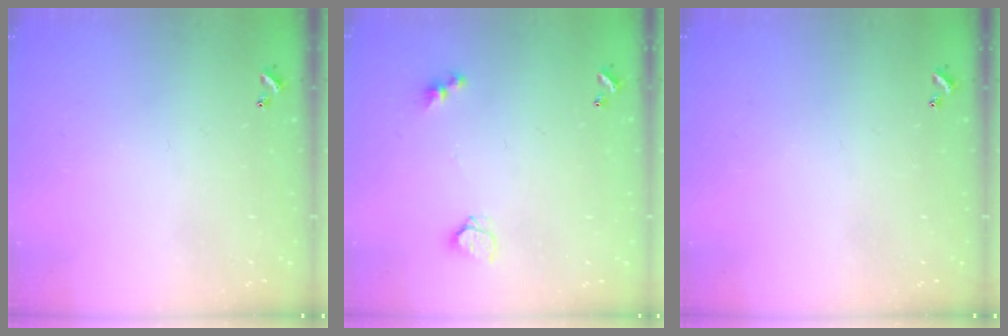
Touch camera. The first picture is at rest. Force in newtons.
{"total": 3.8, "press": 3.7, "slide": 0.2}
{"total": 0.0}